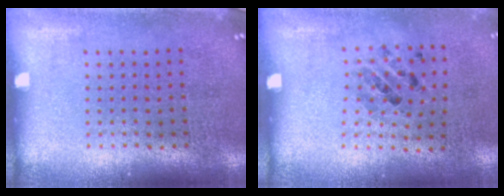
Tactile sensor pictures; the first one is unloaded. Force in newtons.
{"total": 0.9, "press": 0.8, "slide": 0.5}